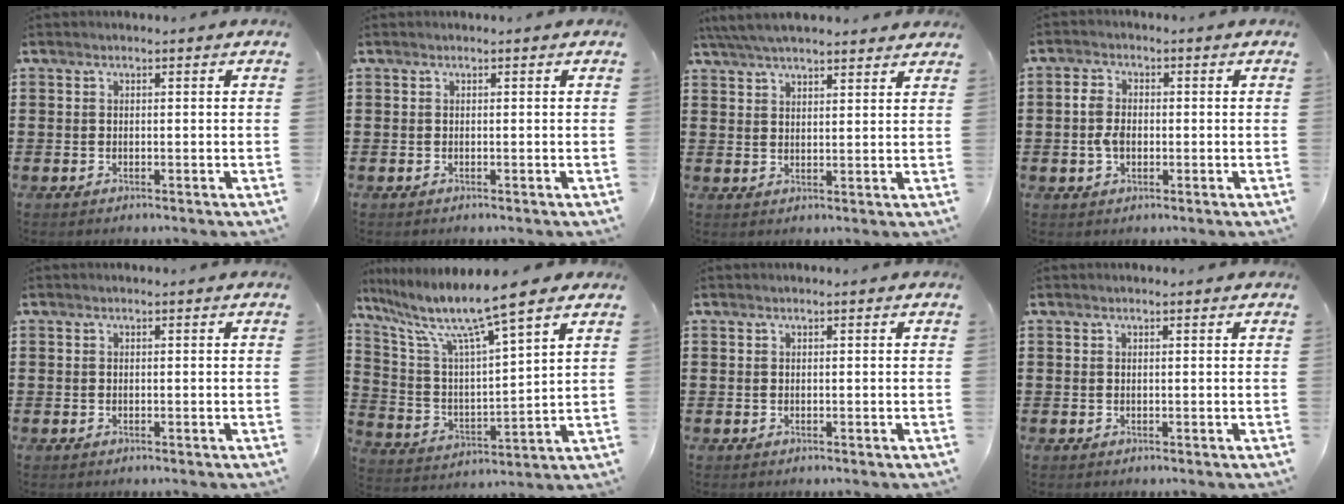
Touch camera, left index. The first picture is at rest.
{"total": 0.0}
{"total": 5.1, "force": [4.6, 0.6, 1.9], "torque": [-0.050, -0.007, 0.086]}
{"total": 3.9, "force": [-0.4, 2.5, 2.9], "torque": [-0.078, -0.001, -0.015]}
{"total": 0.0}
{"total": 9.8, "force": [7.6, 0.0, 6.2], "torque": [-0.153, -0.050, 0.119]}
{"total": 0.0}
{"total": 0.5, "force": [0.3, -0.1, 0.4], "torque": [-0.007, -0.001, 0.007]}